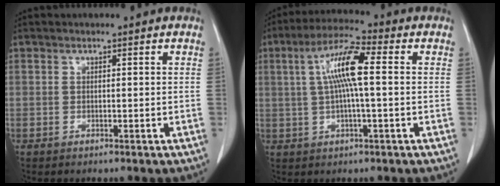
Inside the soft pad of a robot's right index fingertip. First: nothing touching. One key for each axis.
{"total": 8.9, "fx": 1.3, "fy": 1.0, "fz": 8.8, "tx": -0.173, "ty": 0.017, "tz": 0.022}